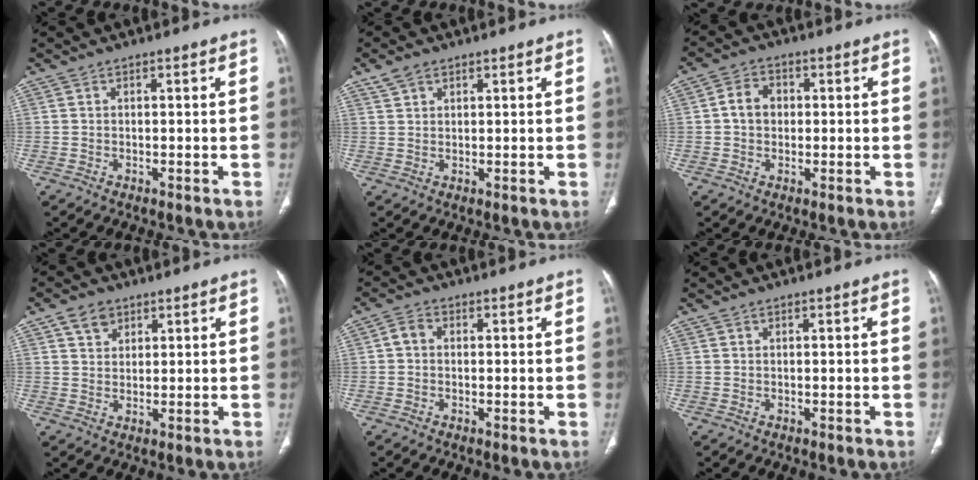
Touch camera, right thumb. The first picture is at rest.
{"total": 2.7, "force": [1.8, 1.5, 1.3], "torque": [-0.024, 0.003, 0.041]}
{"total": 4.8, "force": [0.2, 4.0, 2.7], "torque": [-0.036, 0.013, -0.002]}
{"total": 4.6, "force": [2.7, 3.2, 1.9], "torque": [-0.018, -0.014, 0.050]}
{"total": 2.5, "force": [0.1, 2.0, 1.5], "torque": [-0.022, 0.009, -0.002]}
{"total": 0.0}